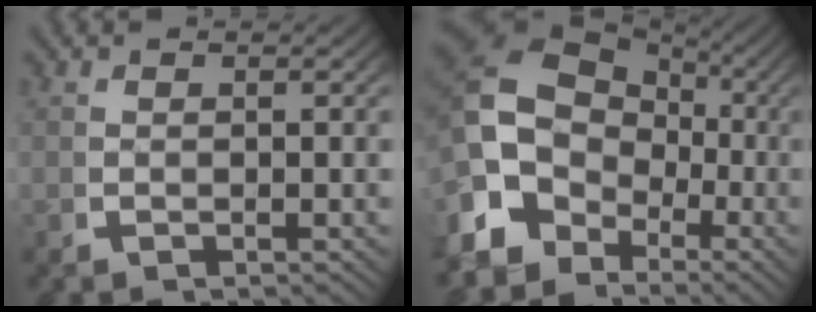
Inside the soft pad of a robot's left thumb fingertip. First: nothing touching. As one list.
[{"total": 12.2, "force": [0.4, 9.1, 8.1], "torque": [-0.174, -0.031, 0.019]}]